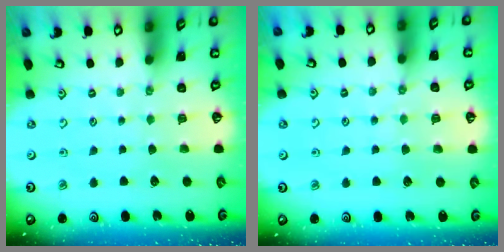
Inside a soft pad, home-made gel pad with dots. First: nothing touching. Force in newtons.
{"total": 3.9, "press": 3.8, "slide": 0.6}